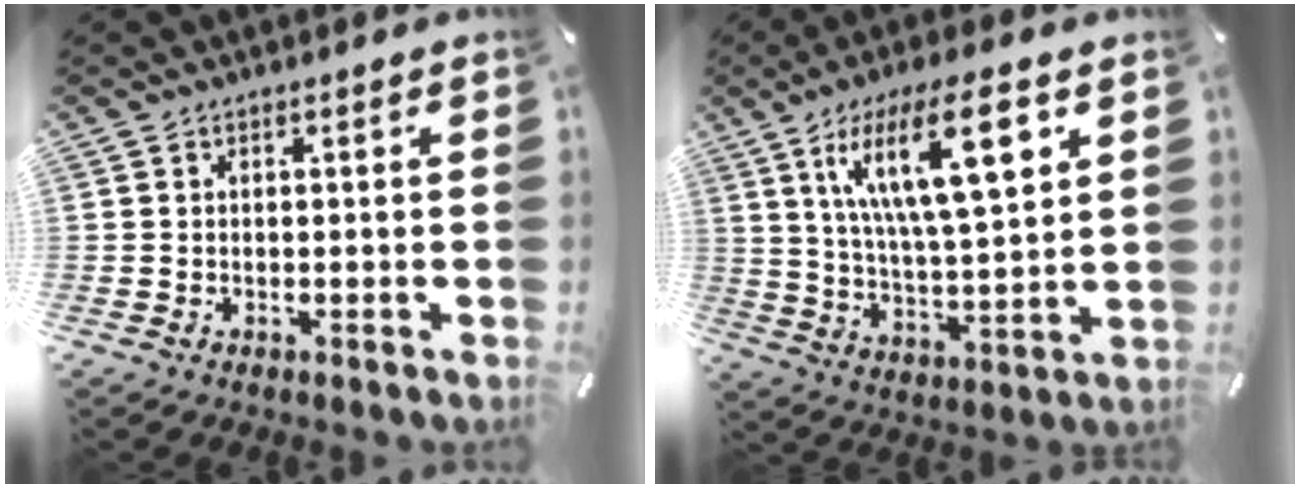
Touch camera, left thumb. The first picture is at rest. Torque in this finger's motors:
{"motor_torque": [2.49, 2.52, 1.42, -1.35, 0.26]}